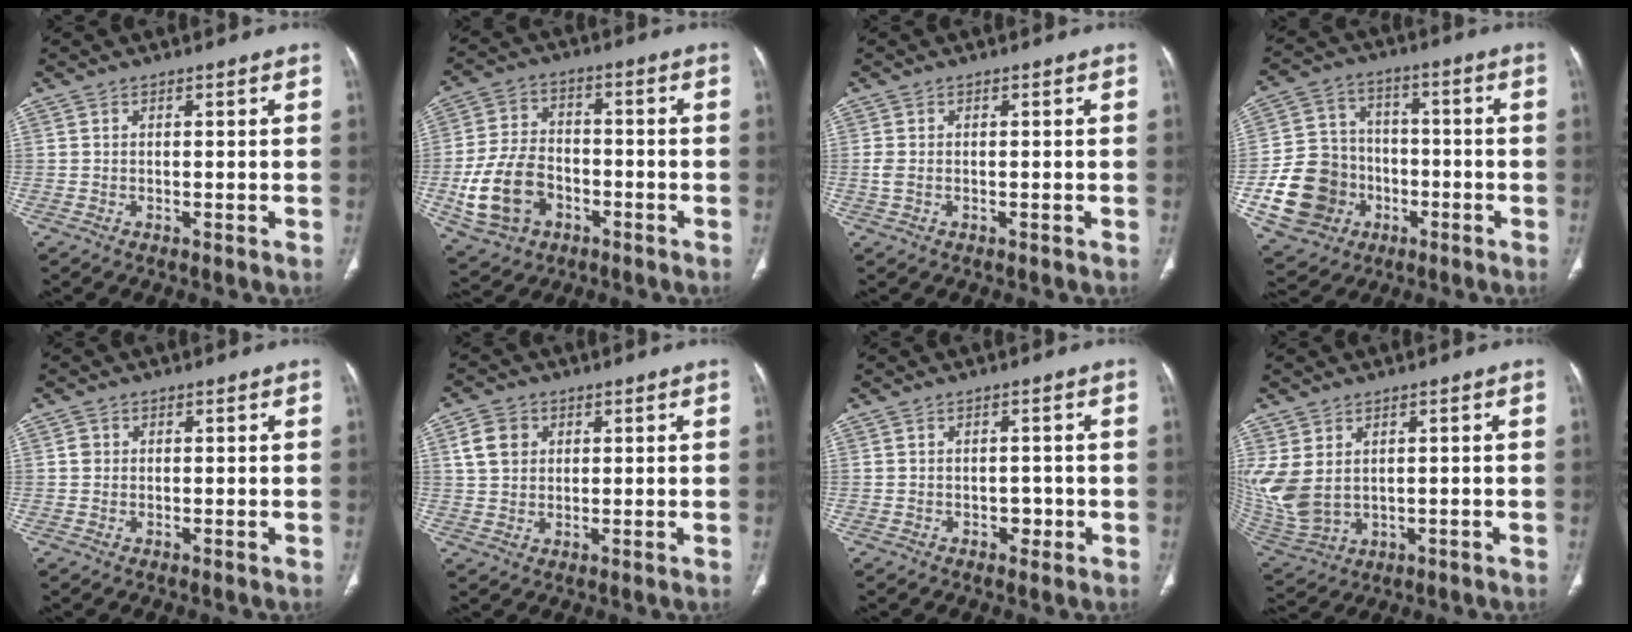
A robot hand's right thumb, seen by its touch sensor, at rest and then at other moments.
{"total": 13.0, "force": [-4.2, 9.4, 7.9], "torque": [-0.147, 0.020, -0.071]}
{"total": 1.4, "force": [-0.3, 0.8, 1.2], "torque": [-0.039, 0.002, -0.006]}
{"total": 15.6, "force": [-4.7, 13.7, 6.0], "torque": [-0.096, 0.039, -0.071]}
{"total": 1.3, "force": [0.2, 1.2, 0.4], "torque": [-0.002, 0.003, 0.003]}
{"total": 5.4, "force": [1.7, 4.4, 2.6], "torque": [-0.032, 0.002, 0.030]}
{"total": 2.0, "force": [-0.7, 1.5, 1.0], "torque": [0.000, 0.005, -0.009]}
{"total": 12.2, "force": [1.6, 8.6, 8.5], "torque": [-0.208, -0.010, 0.061]}